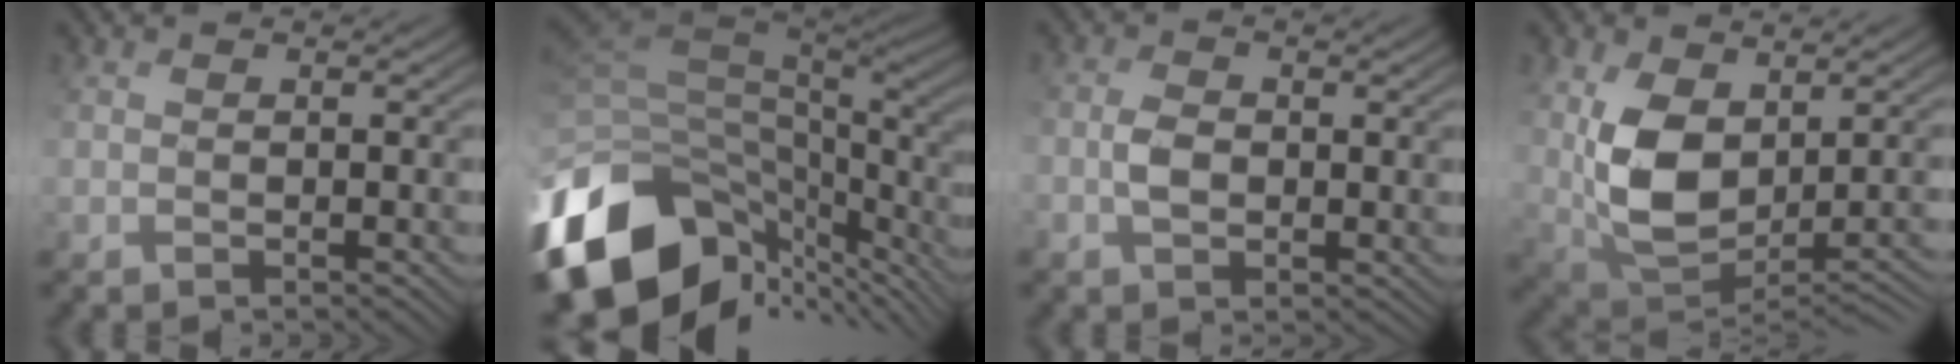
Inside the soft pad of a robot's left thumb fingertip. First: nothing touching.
{"total": 15.9, "force": [-5.4, 9.2, 11.8], "torque": [-0.284, -0.022, -0.083]}
{"total": 3.0, "force": [-0.4, 1.9, 2.2], "torque": [-0.046, 0.001, -0.010]}
{"total": 9.0, "force": [0.8, 5.4, 7.2], "torque": [-0.152, -0.019, 0.027]}